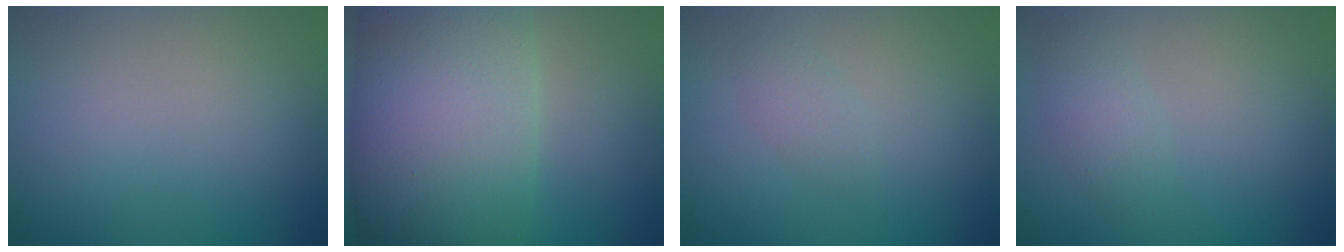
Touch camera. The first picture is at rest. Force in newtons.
{"total": 15.7, "press": 15.7, "slide": 0.8}
{"total": 1.2, "press": 1.2, "slide": 0.0}
{"total": 1.7, "press": 1.7, "slide": 0.1}